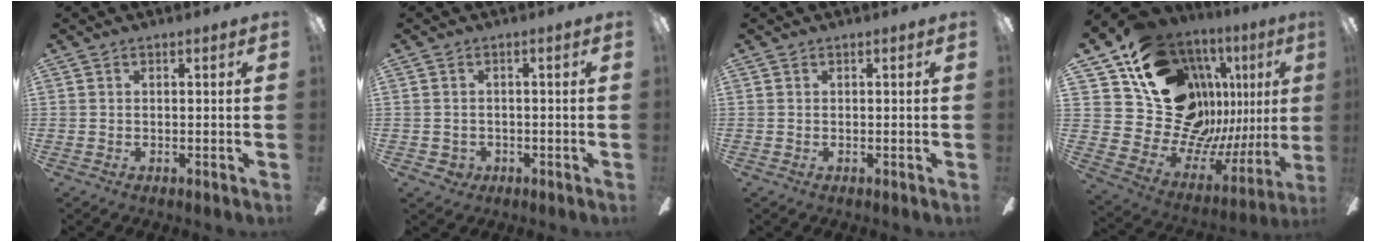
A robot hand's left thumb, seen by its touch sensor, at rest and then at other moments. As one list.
[{"total": 2.1, "force": [-0.6, 2.0, 0.5], "torque": [-0.010, 0.003, -0.013]}, {"total": 0.0}, {"total": 20.3, "force": [10.3, 14.3, 10.0], "torque": [-0.172, -0.095, 0.222]}]